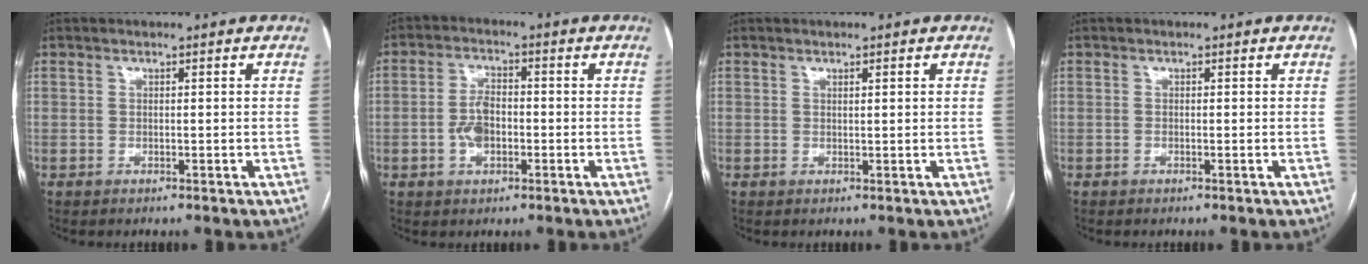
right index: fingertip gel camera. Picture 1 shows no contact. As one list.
[{"total": 5.0, "force": [-1.1, 2.7, 4.0], "torque": [-0.083, 0.010, -0.021]}, {"total": 0.8, "force": [0.4, 0.0, 0.8], "torque": [-0.013, 0.001, 0.005]}, {"total": 0.0}]